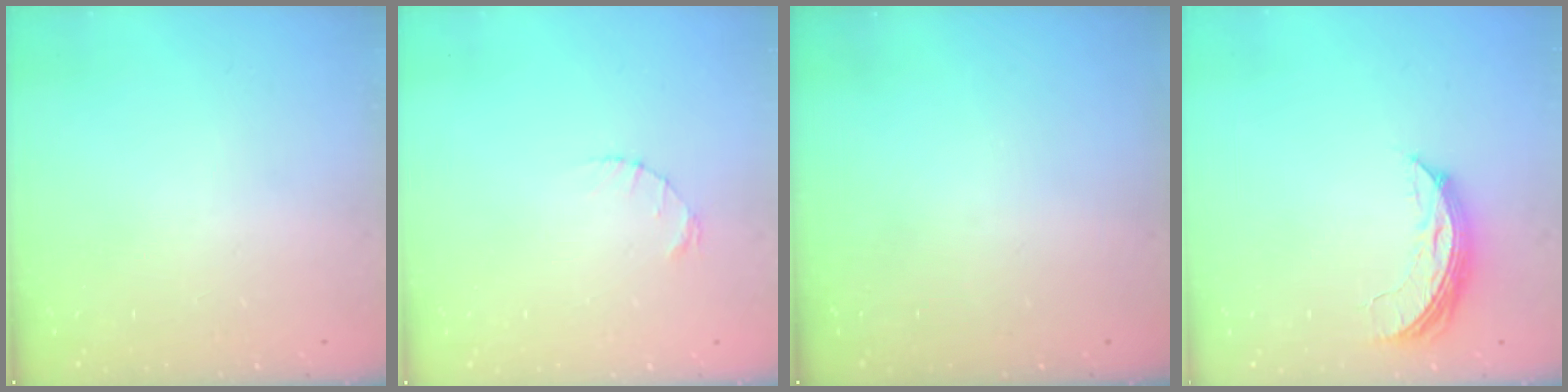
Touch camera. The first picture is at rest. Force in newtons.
{"total": 1.2, "press": 1.1, "slide": 0.2}
{"total": 0.0}
{"total": 8.2, "press": 8.2, "slide": 0.1}